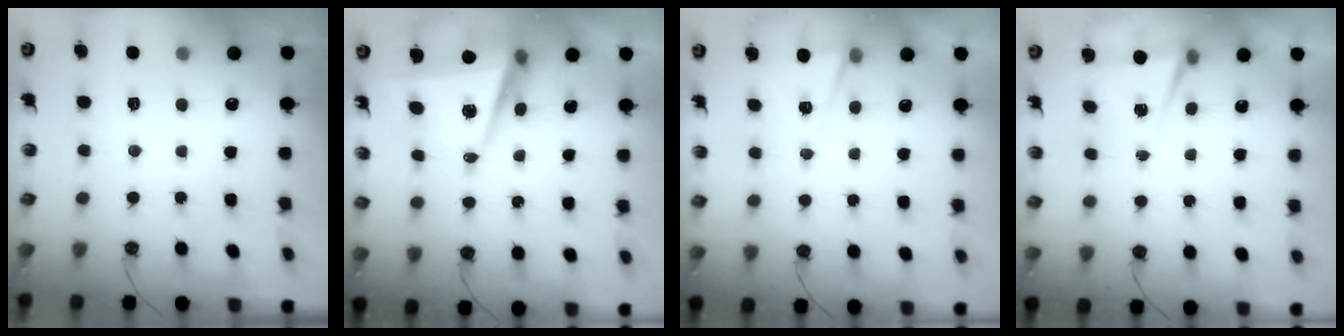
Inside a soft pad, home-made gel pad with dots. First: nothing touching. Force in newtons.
{"total": 7.0, "press": 5.4, "slide": 4.4}
{"total": 4.9, "press": 2.1, "slide": 4.4}
{"total": 4.8, "press": 1.9, "slide": 4.4}